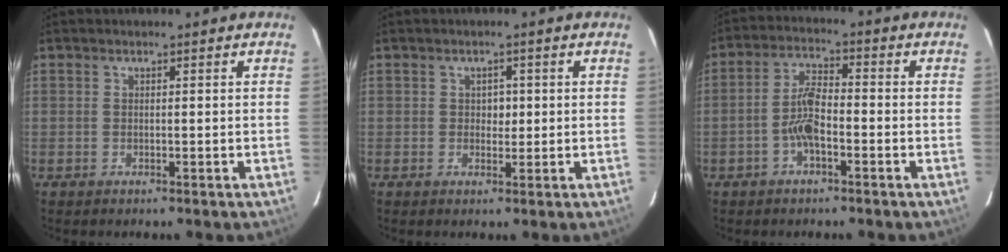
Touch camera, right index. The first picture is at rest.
{"total": 1.8, "force": [0.2, 1.4, 1.2], "torque": [-0.012, 0.002, 0.003]}
{"total": 5.9, "force": [-1.9, 1.8, 5.3], "torque": [-0.109, 0.013, -0.038]}